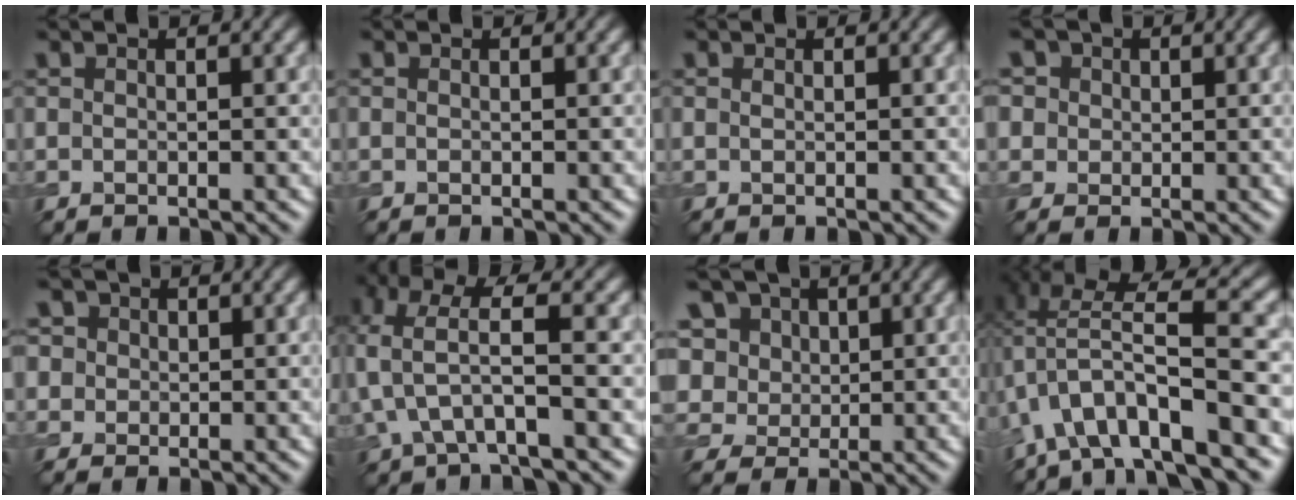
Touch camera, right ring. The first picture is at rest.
{"total": 0.0}
{"total": 0.5, "force": [0.2, 0.2, 0.4], "torque": [-0.007, -0.003, -0.002]}
{"total": 6.4, "force": [3.1, 4.9, 2.6], "torque": [-0.056, 0.021, 0.029]}
{"total": 5.7, "force": [2.7, 4.5, 2.3], "torque": [-0.051, 0.019, 0.023]}
{"total": 5.8, "force": [0.0, 2.1, 5.4], "torque": [-0.122, 0.006, -0.006]}
{"total": 10.7, "force": [5.2, 7.7, 5.2], "torque": [-0.109, 0.032, 0.069]}
{"total": 9.1, "force": [-1.3, 3.0, 8.5], "torque": [-0.152, 0.012, -0.032]}